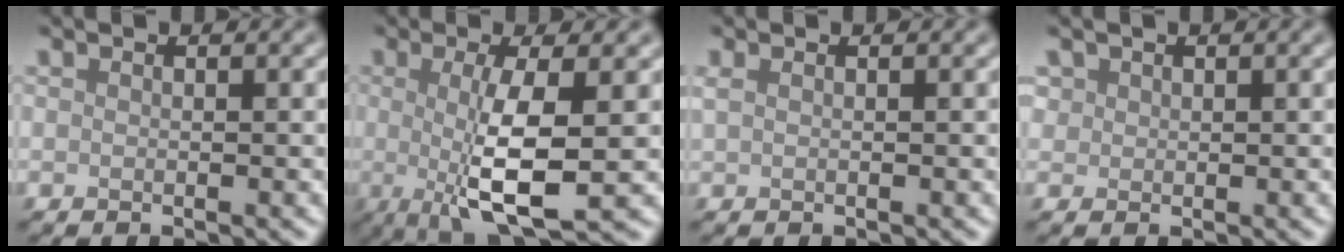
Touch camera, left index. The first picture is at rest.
{"total": 6.4, "force": [-0.2, 1.5, 6.2], "torque": [-0.109, -0.008, -0.003]}
{"total": 0.8, "force": [0.4, 0.3, 0.6], "torque": [-0.013, 0.003, 0.010]}
{"total": 1.0, "force": [0.5, 0.9, 0.1], "torque": [0.004, -0.002, 0.010]}